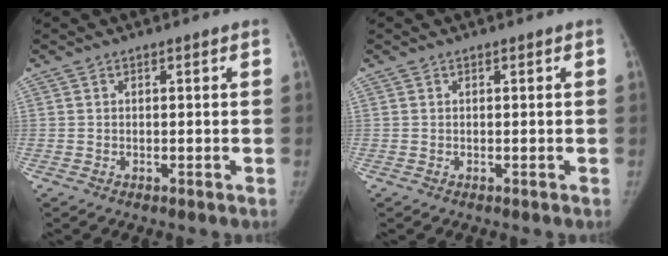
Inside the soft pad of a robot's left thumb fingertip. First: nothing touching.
{"total": 0.0}